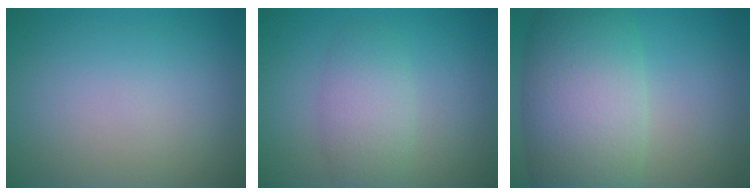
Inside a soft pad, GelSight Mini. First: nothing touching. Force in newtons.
{"total": 3.3, "press": 3.3, "slide": 0.1}
{"total": 10.4, "press": 10.3, "slide": 0.4}